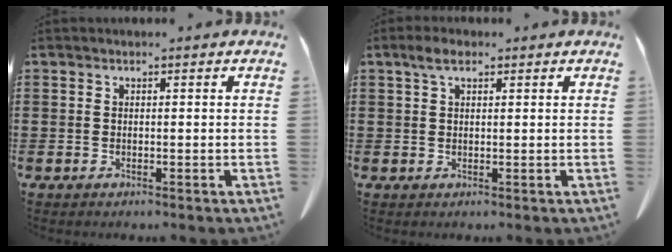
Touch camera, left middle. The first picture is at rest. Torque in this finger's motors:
{"motor_torque": [1.45, 0.69, 0.19, 0.04]}